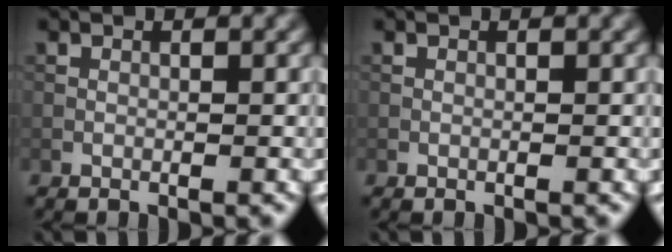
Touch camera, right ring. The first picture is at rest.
{"total": 0.0}